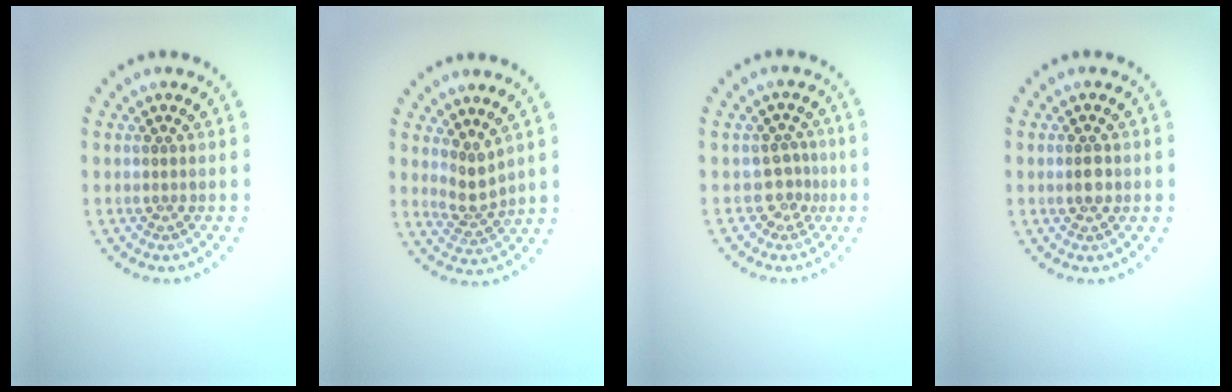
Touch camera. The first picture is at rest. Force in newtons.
{"total": 2.2, "press": 1.6, "slide": 1.5}
{"total": 1.8, "press": 1.3, "slide": 1.3}
{"total": 1.6, "press": 1.5, "slide": 0.3}